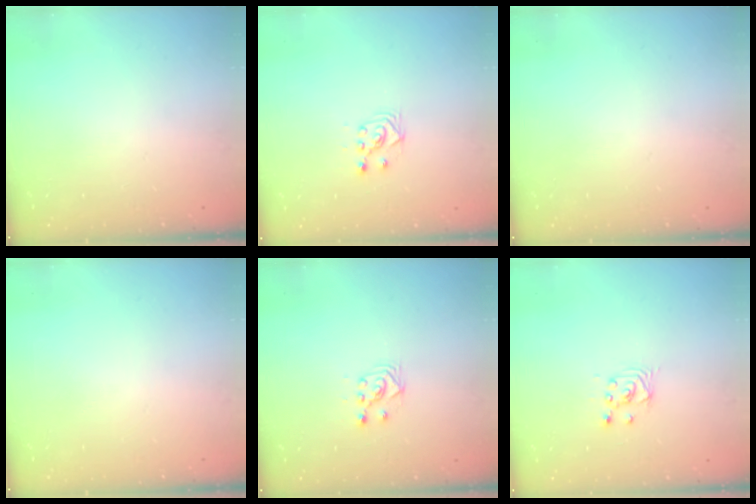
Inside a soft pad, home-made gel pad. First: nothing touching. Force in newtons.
{"total": 3.3, "press": 3.2, "slide": 0.8}
{"total": 0.0}
{"total": 0.0}
{"total": 3.3, "press": 3.2, "slide": 0.8}
{"total": 2.5, "press": 2.5, "slide": 0.2}